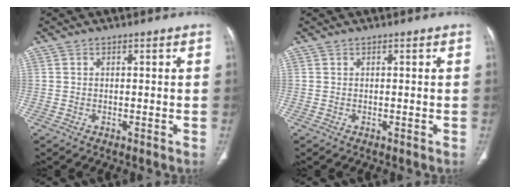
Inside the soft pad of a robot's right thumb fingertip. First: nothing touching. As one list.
[{"total": 0.0}]